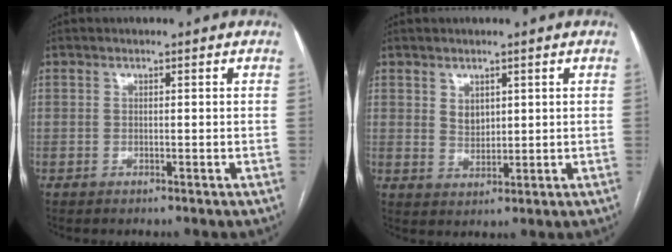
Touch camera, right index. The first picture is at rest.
{"total": 2.8, "force": [1.3, 2.0, 1.5], "torque": [-0.029, -0.002, 0.031]}